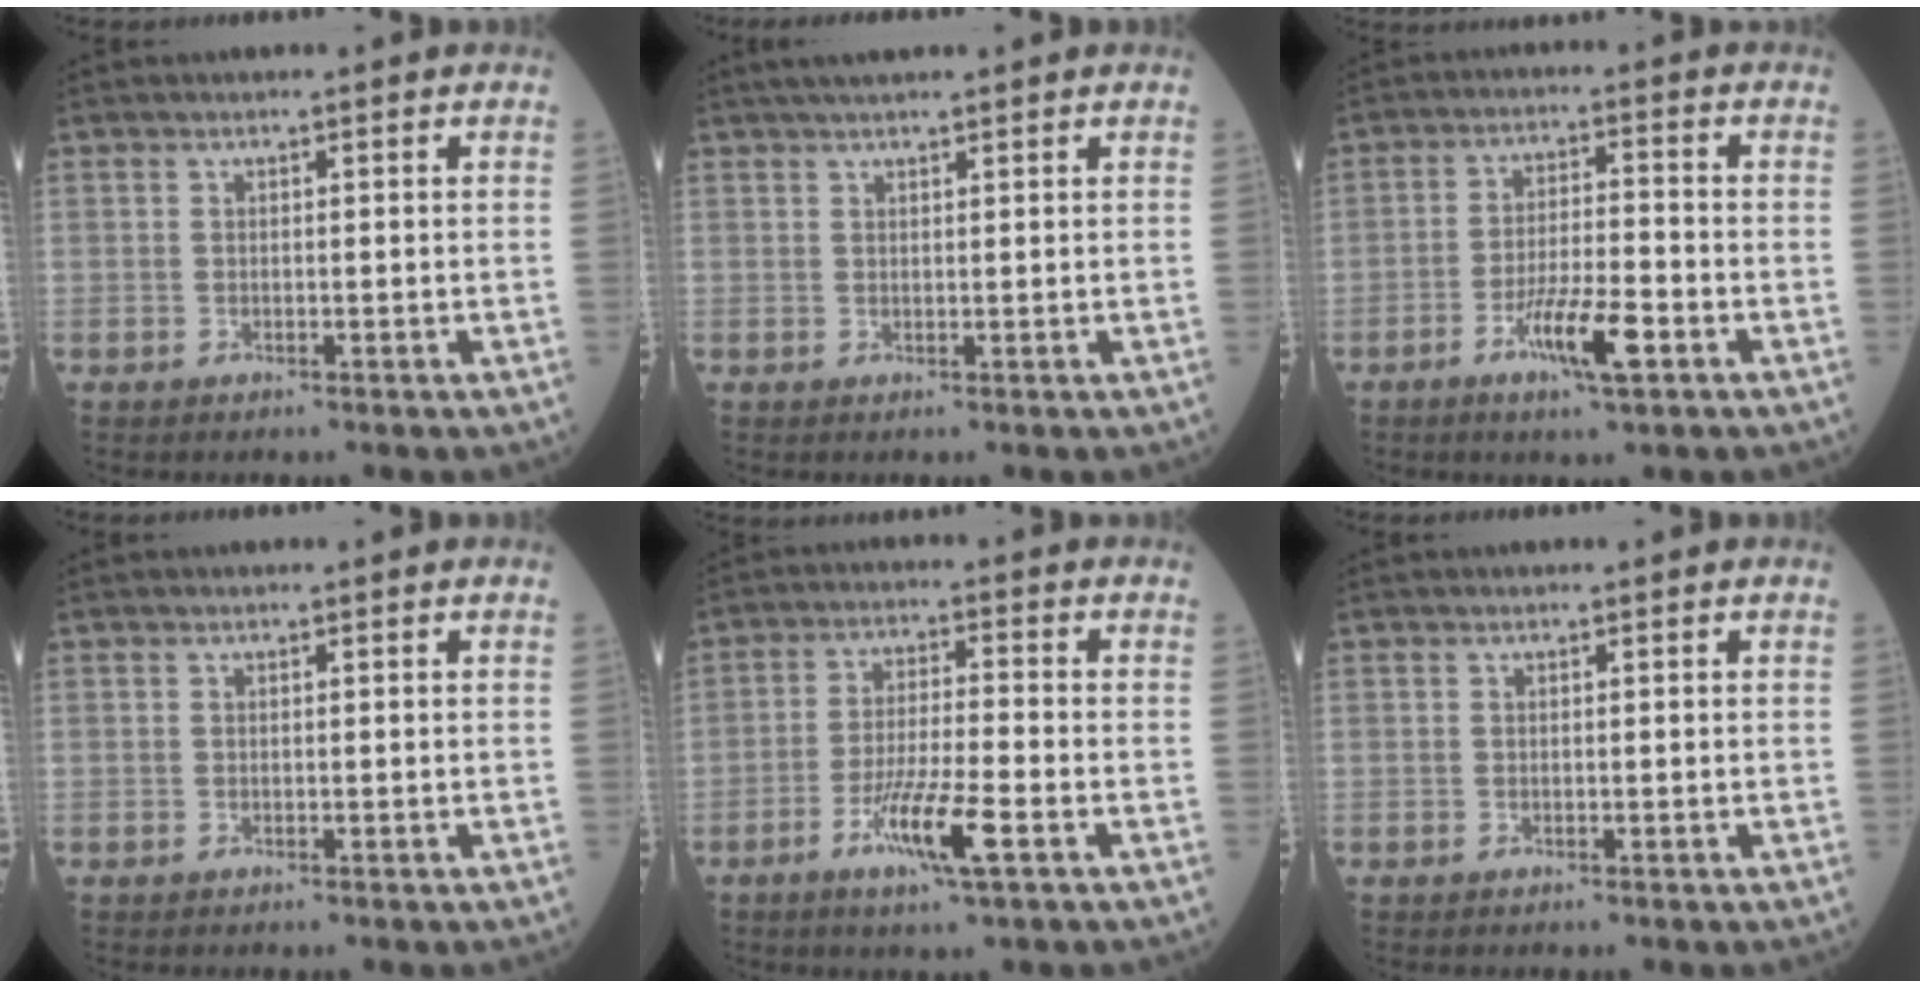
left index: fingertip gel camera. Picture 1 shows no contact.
{"total": 3.5, "force": [3.0, 0.1, 1.9], "torque": [-0.026, 0.025, 0.049]}
{"total": 7.5, "force": [-3.8, 1.0, 6.4], "torque": [-0.123, -0.008, -0.066]}
{"total": 0.0}
{"total": 8.1, "force": [-3.9, 0.3, 7.1], "torque": [-0.139, -0.014, -0.071]}
{"total": 0.0}